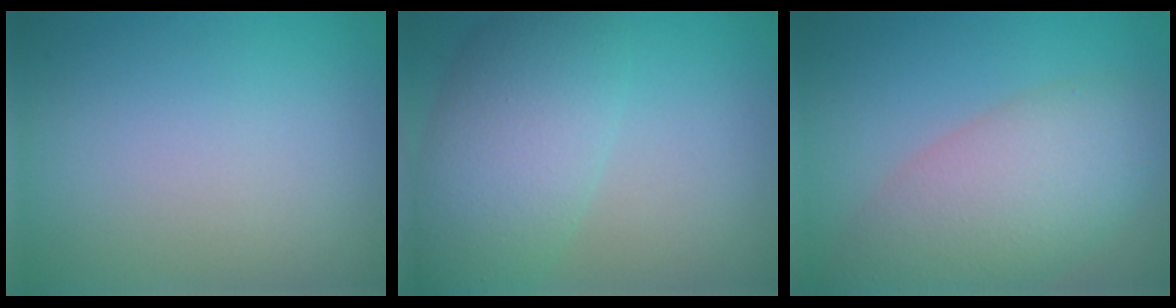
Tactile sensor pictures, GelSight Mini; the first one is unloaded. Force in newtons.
{"total": 7.6, "press": 7.6, "slide": 0.3}
{"total": 7.6, "press": 7.5, "slide": 0.6}